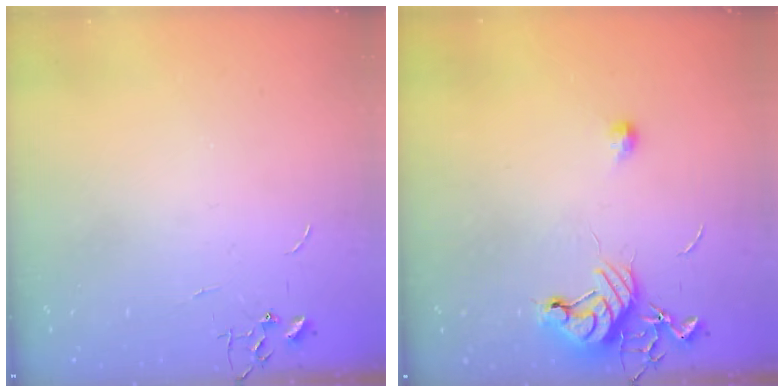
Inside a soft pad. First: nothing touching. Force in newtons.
{"total": 10.5, "press": 10.4, "slide": 1.4}